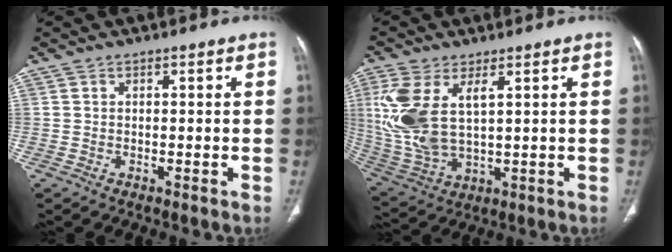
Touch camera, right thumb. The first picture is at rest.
{"total": 14.1, "force": [3.8, 7.0, 11.6], "torque": [-0.270, -0.010, 0.094]}